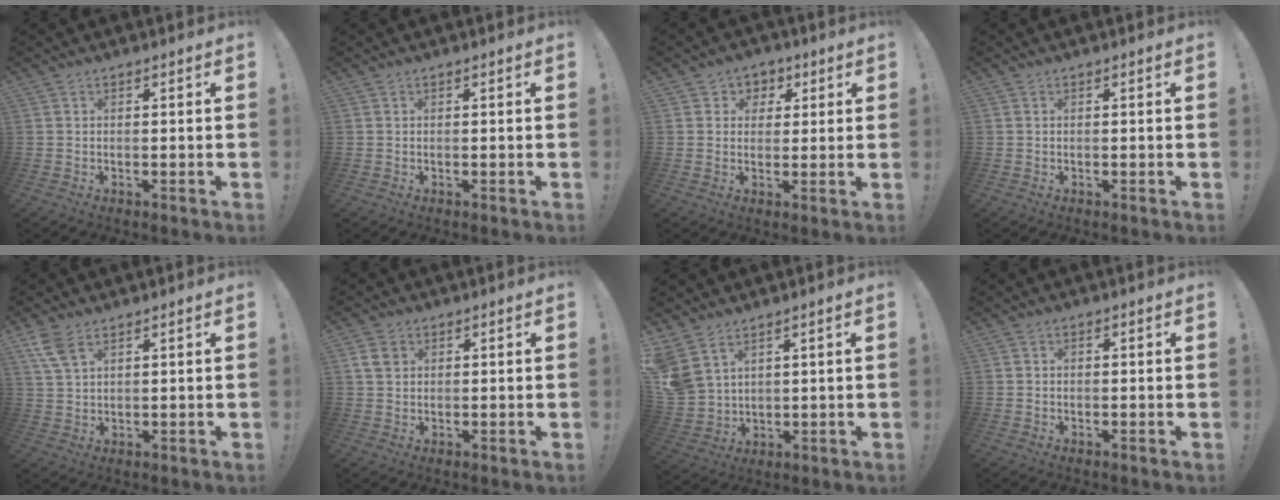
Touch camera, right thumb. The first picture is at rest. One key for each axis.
{"total": 0.0}
{"total": 4.9, "fx": 0.7, "fy": 4.8, "fz": 0.9, "tx": 0.002, "ty": -0.002, "tz": 0.012}
{"total": 0.0}
{"total": 6.4, "fx": 3.8, "fy": 2.9, "fz": 4.2, "tx": -0.080, "ty": -0.009, "tz": 0.074}
{"total": 4.9, "fx": 1.6, "fy": 3.6, "fz": 2.8, "tx": -0.049, "ty": 0.001, "tz": 0.032}
{"total": 8.1, "fx": 5.4, "fy": 4.8, "fz": 3.6, "tx": -0.080, "ty": -0.028, "tz": 0.113}
{"total": 0.7, "fx": -0.3, "fy": 0.6, "fz": 0.2, "tx": -0.007, "ty": 0.005, "tz": -0.005}